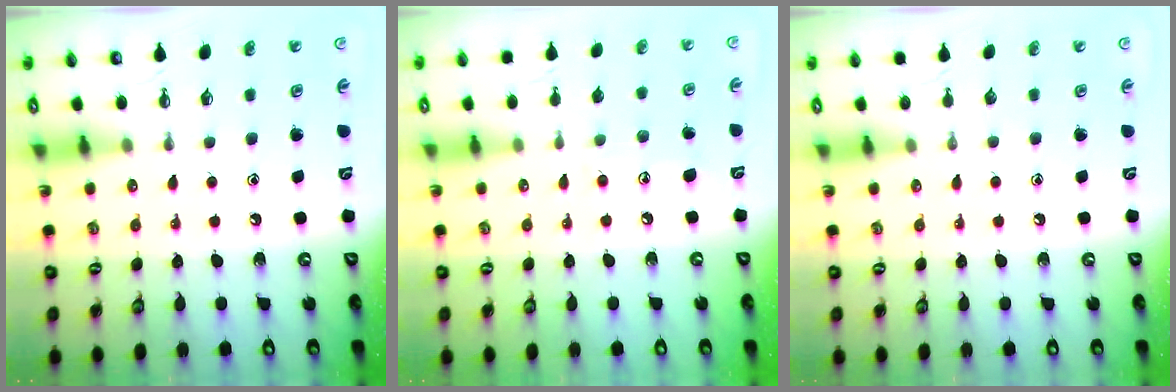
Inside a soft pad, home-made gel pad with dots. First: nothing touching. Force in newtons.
{"total": 6.5, "press": 6.5, "slide": 0.6}
{"total": 0.0}